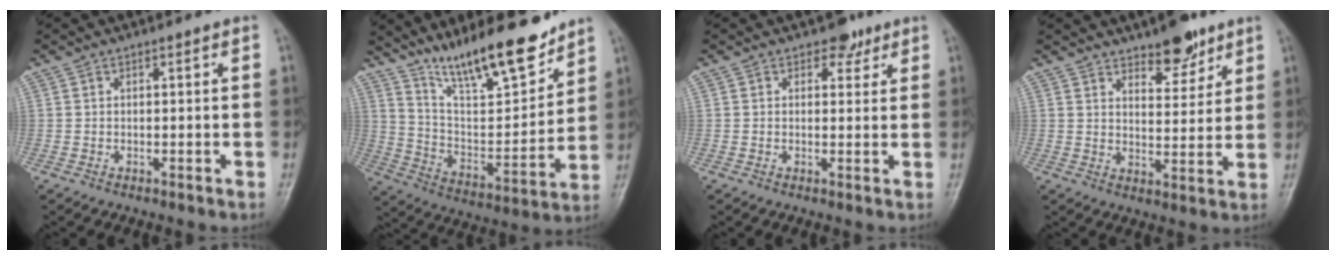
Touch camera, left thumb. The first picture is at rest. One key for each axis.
{"total": 17.6, "fx": 13.9, "fy": 4.1, "fz": 10.0, "tx": -0.132, "ty": -0.085, "tz": 0.249}
{"total": 3.0, "fx": 2.0, "fy": 2.0, "fz": 0.9, "tx": 0.008, "ty": -0.009, "tz": 0.024}
{"total": 7.9, "fx": 5.8, "fy": 3.3, "fz": 4.2, "tx": -0.034, "ty": -0.040, "tz": 0.088}